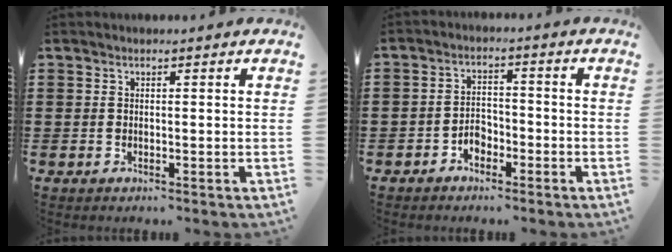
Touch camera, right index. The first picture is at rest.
{"total": 3.1, "force": [-2.2, 1.9, 1.0], "torque": [-0.022, 0.006, -0.045]}